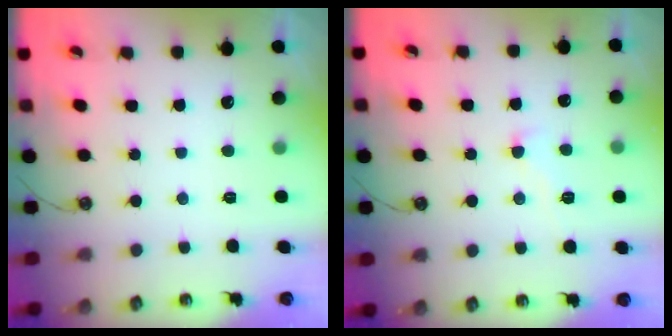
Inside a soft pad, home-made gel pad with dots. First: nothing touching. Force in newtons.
{"total": 2.2, "press": 2.1, "slide": 0.6}